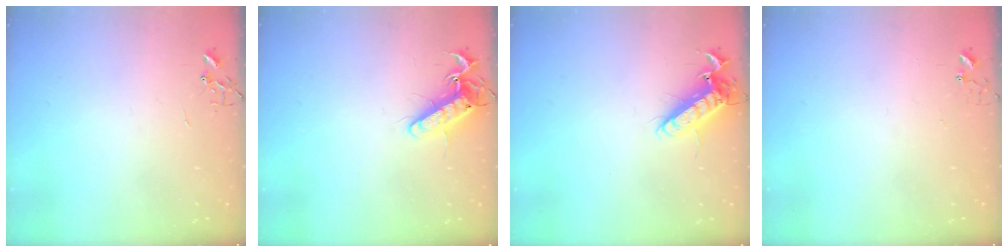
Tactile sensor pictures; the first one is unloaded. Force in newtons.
{"total": 13.6, "press": 13.6, "slide": 1.4}
{"total": 12.7, "press": 12.5, "slide": 2.1}
{"total": 5.0, "press": 5.0, "slide": 0.3}